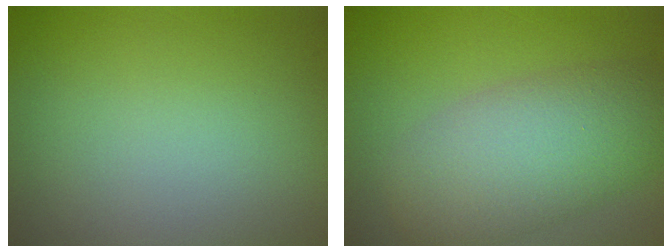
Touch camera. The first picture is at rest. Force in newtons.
{"total": 6.7, "press": 6.7, "slide": 0.3}